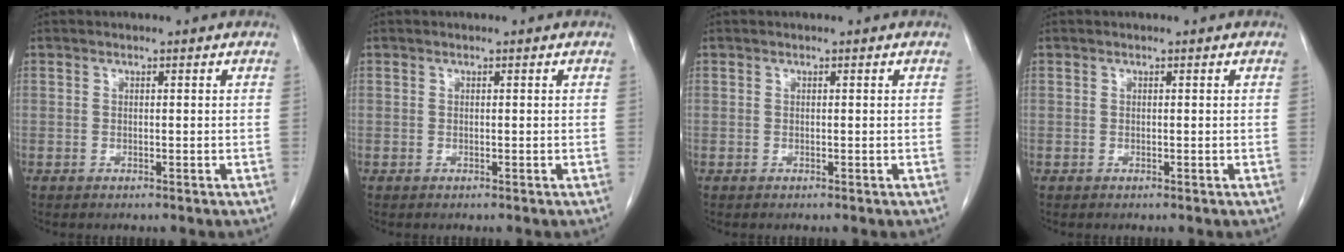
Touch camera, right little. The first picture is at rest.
{"total": 0.0}
{"total": 0.0}
{"total": 0.0}